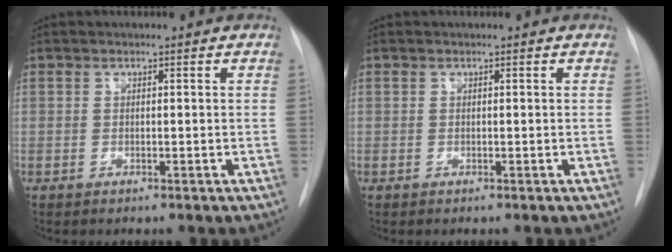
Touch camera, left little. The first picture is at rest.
{"total": 0.0}